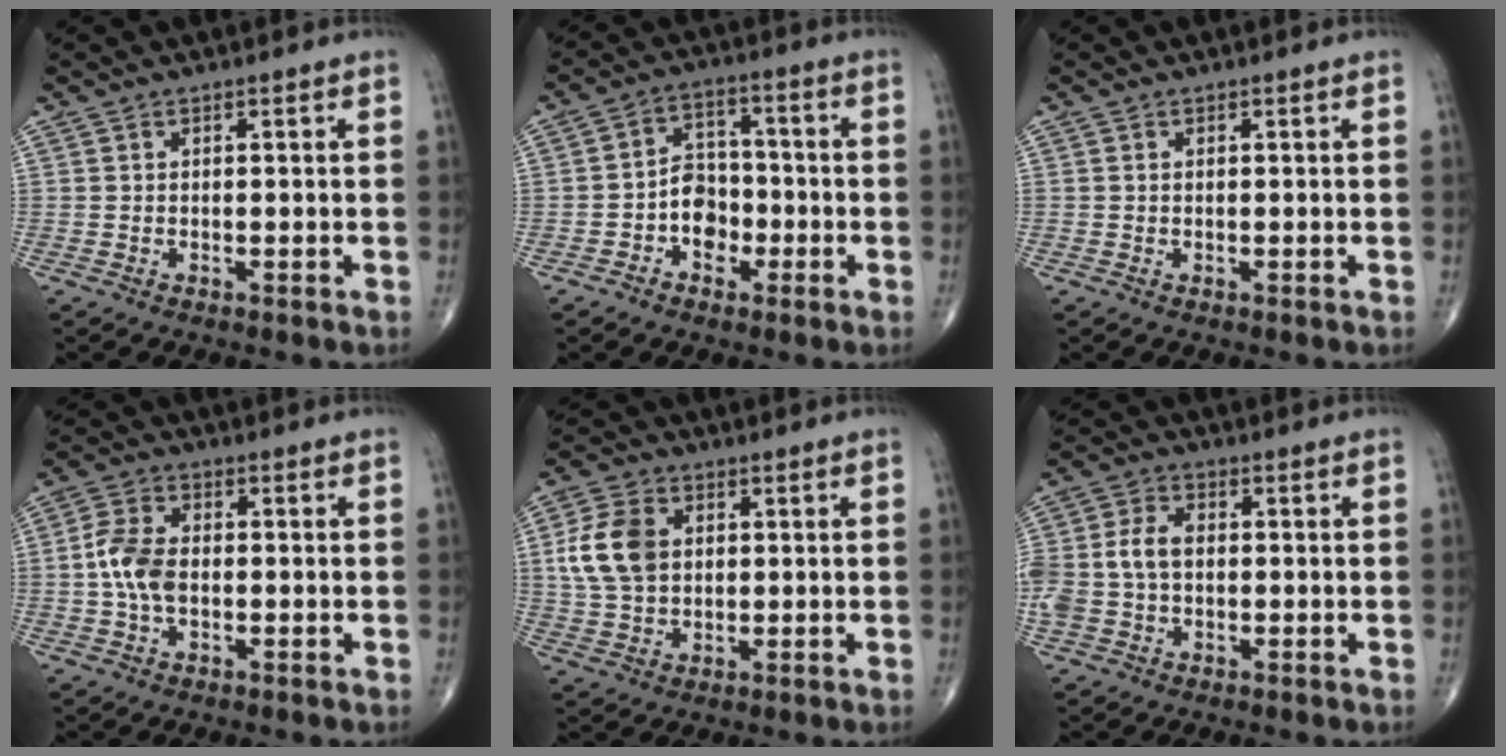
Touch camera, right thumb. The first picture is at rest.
{"total": 6.9, "force": [-2.3, 5.3, 3.7], "torque": [-0.026, 0.030, -0.049]}
{"total": 0.0}
{"total": 7.0, "force": [-0.6, 4.3, 5.6], "torque": [-0.120, 0.013, -0.017]}
{"total": 10.2, "force": [1.8, 7.3, 7.0], "torque": [-0.130, 0.003, 0.036]}
{"total": 8.0, "force": [-0.2, 5.5, 5.8], "torque": [-0.131, 0.024, -0.003]}